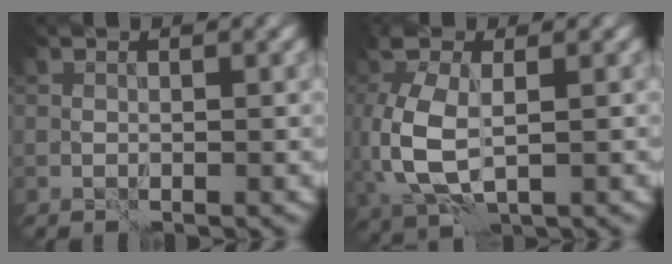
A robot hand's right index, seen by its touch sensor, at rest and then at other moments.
{"total": 7.0, "force": [0.3, 3.8, 5.9], "torque": [-0.153, -0.006, 0.008]}